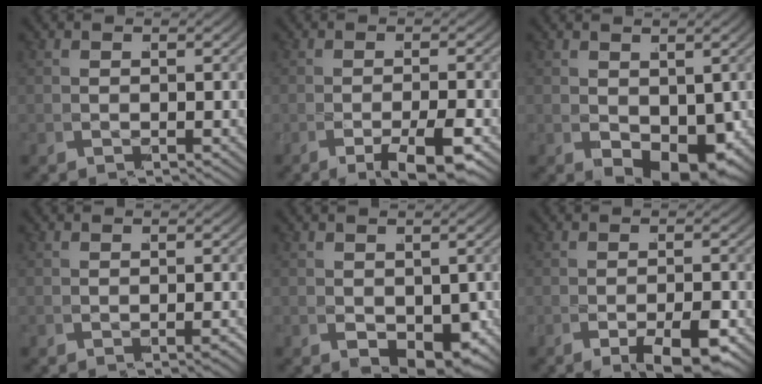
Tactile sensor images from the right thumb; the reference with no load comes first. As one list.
[{"total": 3.2, "force": [-1.8, -0.7, 2.5], "torque": [-0.045, 0.004, -0.033]}, {"total": 4.9, "force": [-1.0, 2.9, 3.8], "torque": [-0.076, -0.025, -0.002]}, {"total": 0.7, "force": [-0.5, -0.4, 0.3], "torque": [-0.012, -0.005, -0.005]}, {"total": 3.5, "force": [-1.0, 1.9, 2.7], "torque": [-0.049, -0.019, -0.003]}, {"total": 3.2, "force": [-1.9, 0.0, 2.6], "torque": [-0.051, -0.005, -0.028]}]